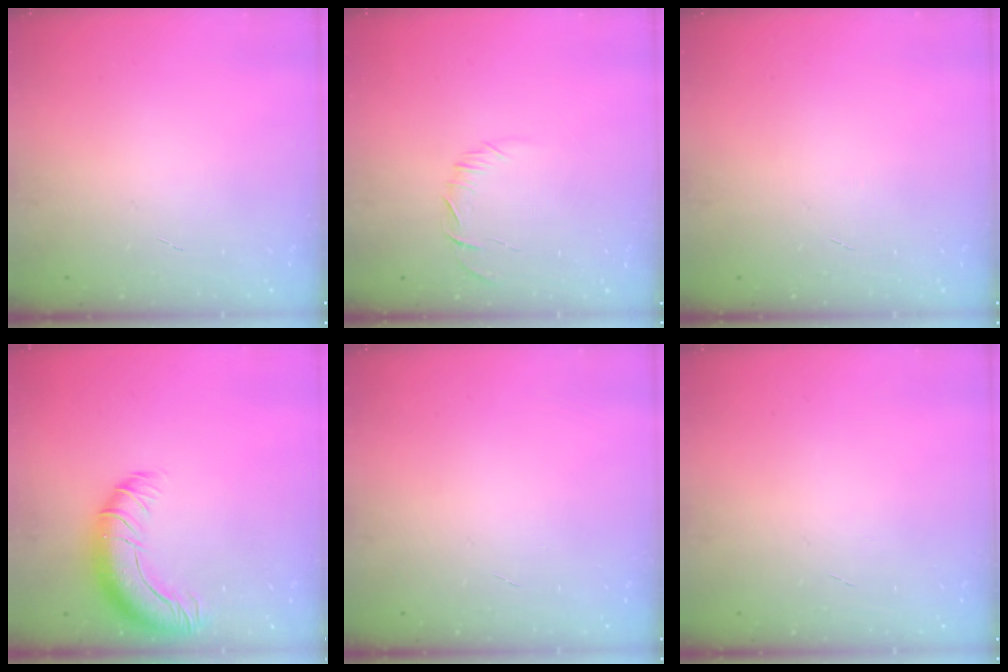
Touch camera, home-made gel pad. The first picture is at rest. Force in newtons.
{"total": 6.0, "press": 5.7, "slide": 1.8}
{"total": 0.0}
{"total": 11.4, "press": 11.1, "slide": 2.8}
{"total": 0.0}
{"total": 0.0}